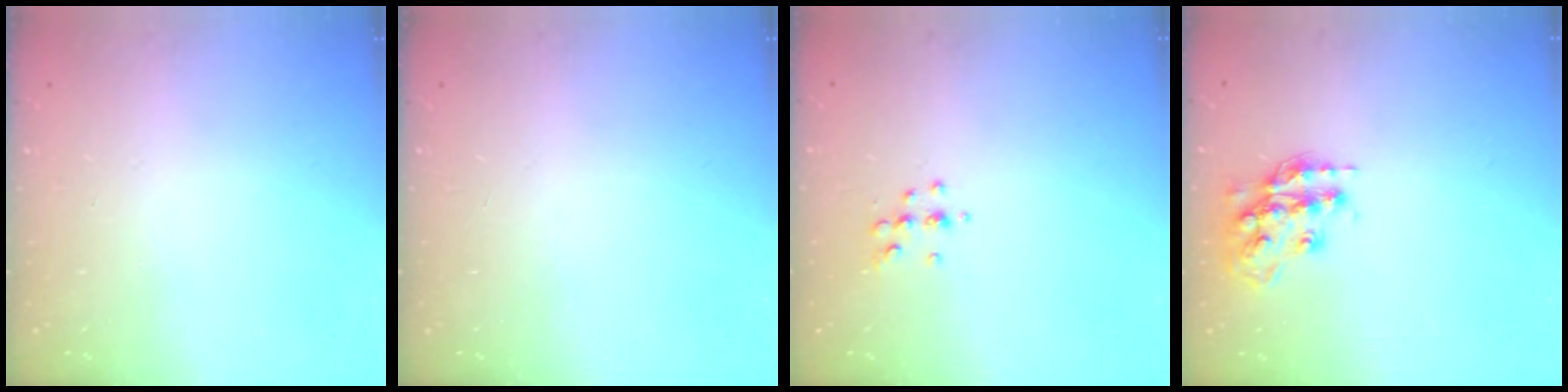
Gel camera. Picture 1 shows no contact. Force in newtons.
{"total": 0.0}
{"total": 5.0, "press": 4.8, "slide": 1.4}
{"total": 16.0, "press": 16.0, "slide": 1.2}